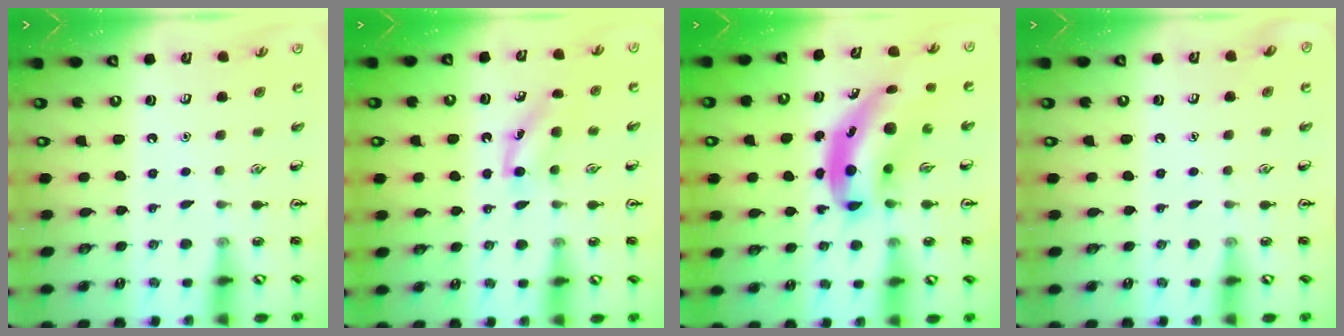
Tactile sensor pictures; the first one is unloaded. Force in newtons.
{"total": 5.2, "press": 5.0, "slide": 1.2}
{"total": 8.0, "press": 7.6, "slide": 2.4}
{"total": 0.0}